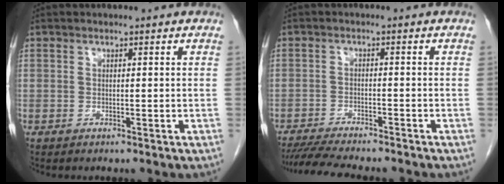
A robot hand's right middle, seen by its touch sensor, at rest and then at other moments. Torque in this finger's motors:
{"motor_torque": [0.31, -0.26, 0.05, 0.04]}